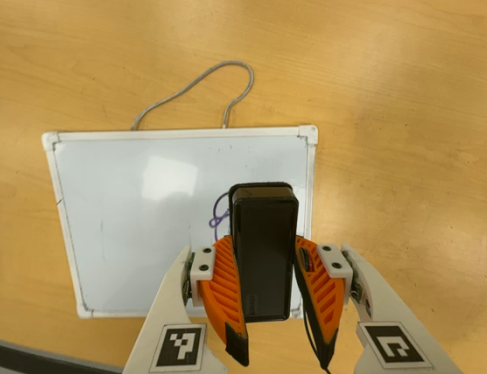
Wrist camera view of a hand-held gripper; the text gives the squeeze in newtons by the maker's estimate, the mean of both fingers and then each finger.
{"total": 6.4, "left": 5.4, "right": 7.3}